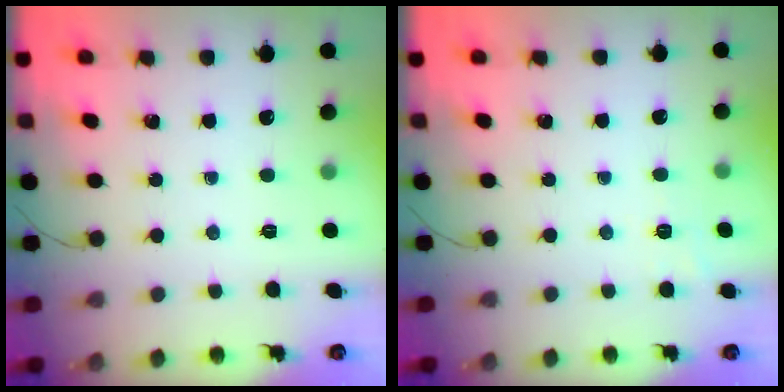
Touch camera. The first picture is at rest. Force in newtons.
{"total": 2.0, "press": 1.3, "slide": 1.6}